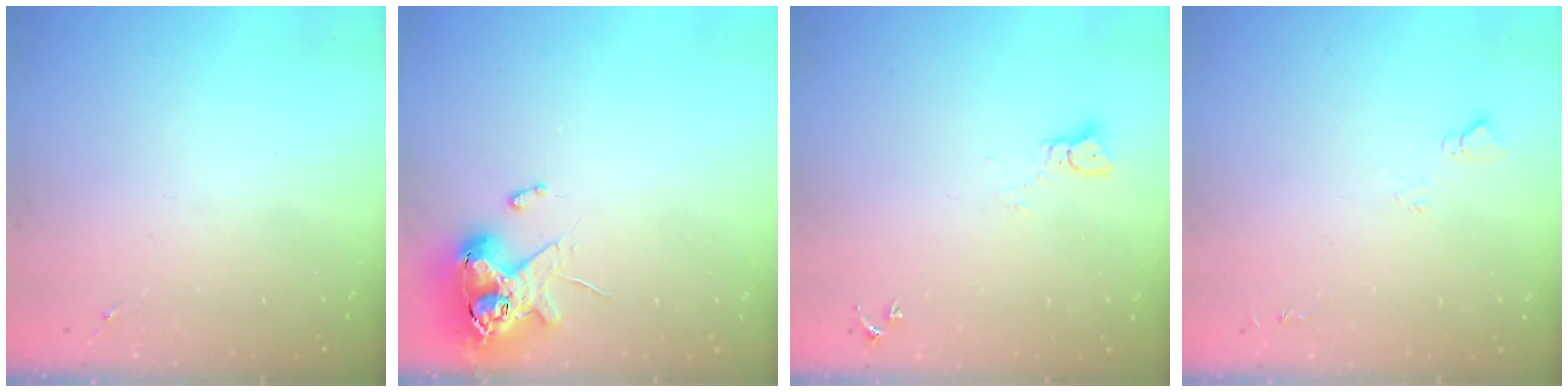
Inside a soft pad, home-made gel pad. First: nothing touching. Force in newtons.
{"total": 11.7, "press": 11.5, "slide": 1.7}
{"total": 3.2, "press": 3.2, "slide": 0.1}
{"total": 4.9, "press": 4.9, "slide": 0.6}